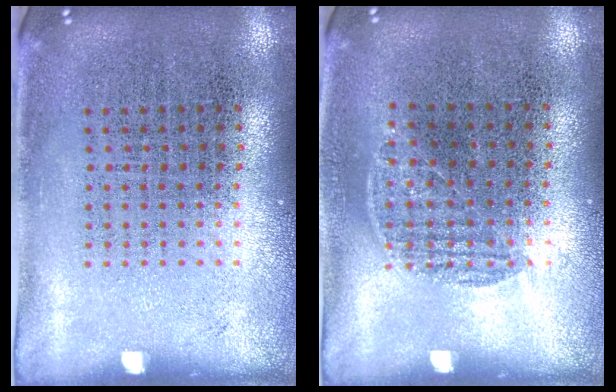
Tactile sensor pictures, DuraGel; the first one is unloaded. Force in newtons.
{"total": 0.8, "press": 0.5, "slide": 0.6}